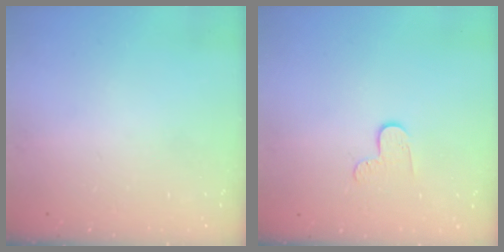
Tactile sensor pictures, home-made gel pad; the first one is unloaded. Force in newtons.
{"total": 5.1, "press": 5.1, "slide": 0.5}